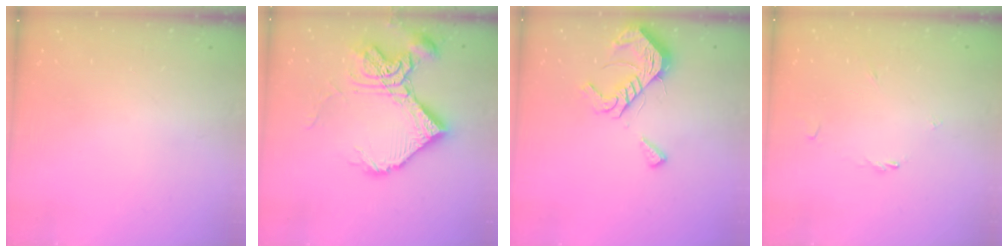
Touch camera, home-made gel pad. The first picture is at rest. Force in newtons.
{"total": 18.4, "press": 18.3, "slide": 1.8}
{"total": 12.2, "press": 12.2, "slide": 0.5}
{"total": 1.2, "press": 1.2, "slide": 0.4}